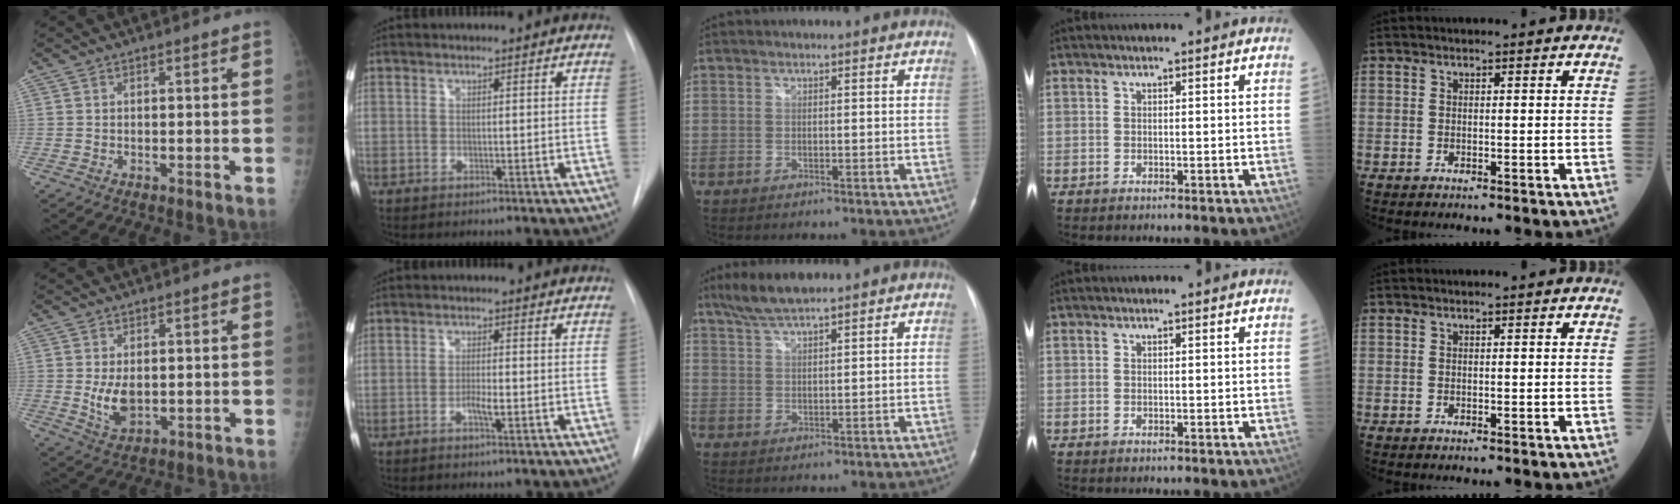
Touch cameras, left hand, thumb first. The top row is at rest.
{"thumb": {"total": 5.5, "force": [0.0, 3.4, 4.4], "torque": [-0.072, -0.013, 0.010]}, "index": {"total": 2.1, "force": [-0.8, 0.3, 1.9], "torque": [-0.034, 0.001, -0.015]}, "middle": {"total": 5.6, "force": [4.5, 0.6, 3.2], "torque": [-0.069, 0.014, 0.088]}}